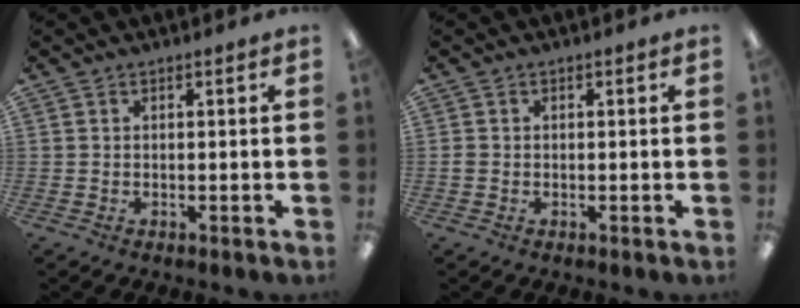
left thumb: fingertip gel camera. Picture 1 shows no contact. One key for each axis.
{"total": 0.9, "fx": -0.3, "fy": 0.8, "fz": 0.4, "tx": -0.008, "ty": 0.003, "tz": -0.006}